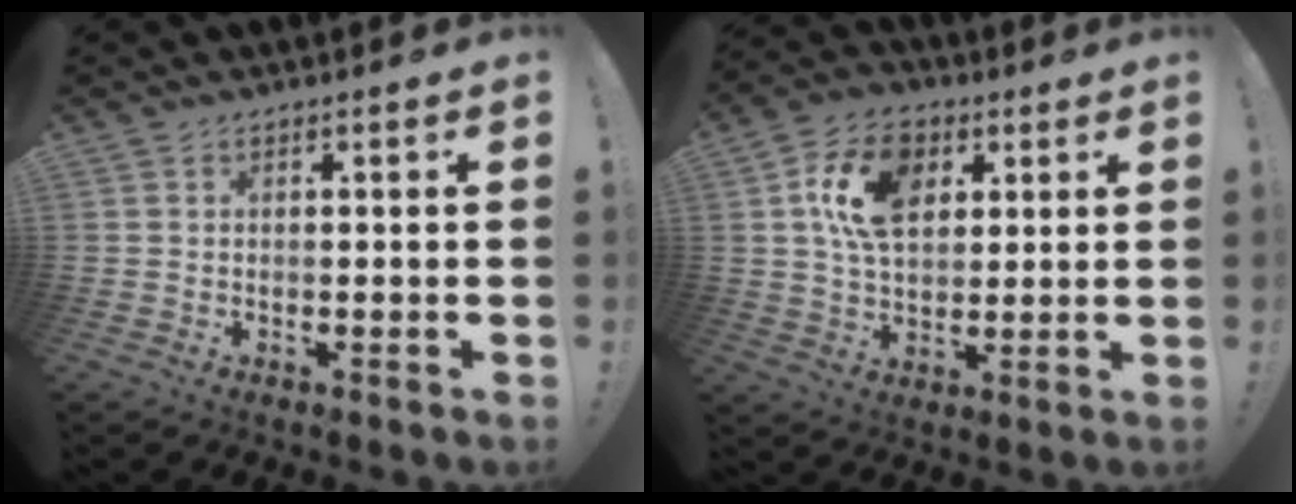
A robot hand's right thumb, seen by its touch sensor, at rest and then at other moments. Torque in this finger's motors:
{"motor_torque": [0.79, 0.80, 0.42, -0.06, 0.21]}